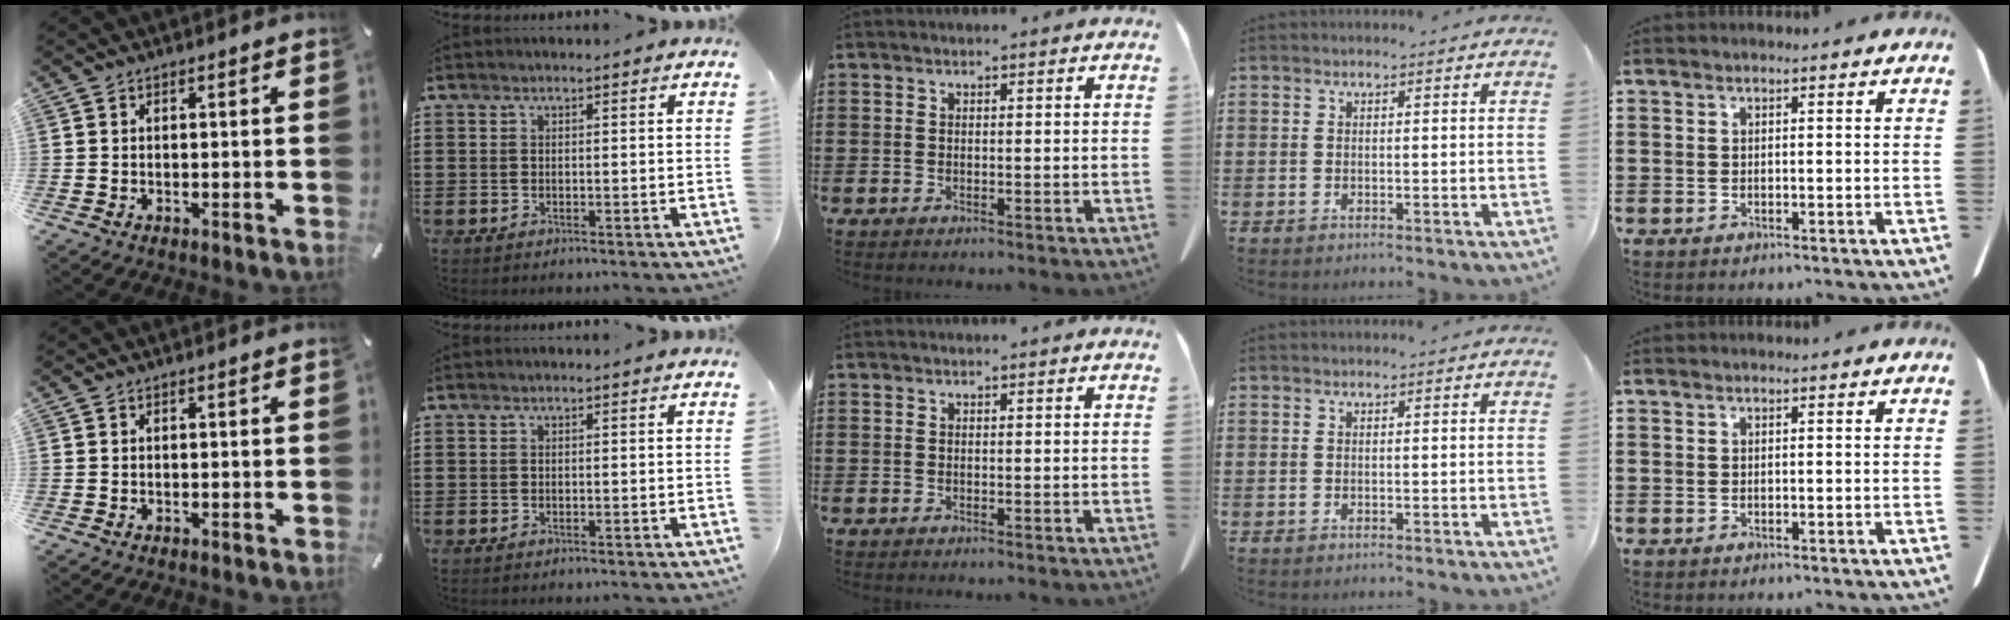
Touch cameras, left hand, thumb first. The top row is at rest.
{}